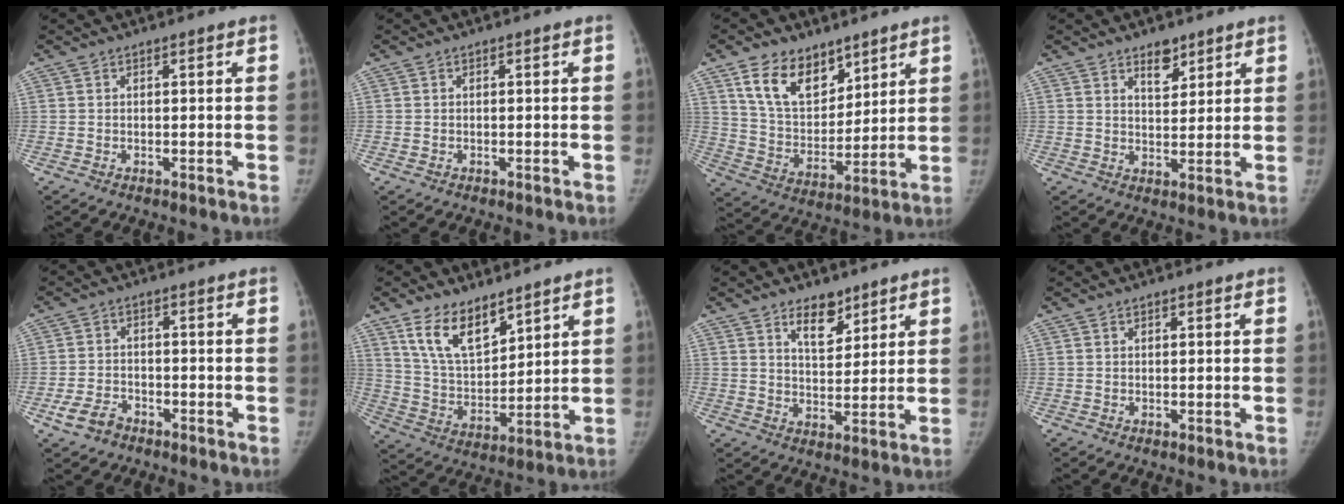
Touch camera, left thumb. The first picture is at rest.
{"total": 0.6, "force": [-0.2, 0.5, 0.2], "torque": [-0.002, 0.001, -0.003]}
{"total": 13.9, "force": [8.6, 8.4, 6.9], "torque": [-0.083, -0.052, 0.165]}
{"total": 4.9, "force": [3.3, 2.5, 2.5], "torque": [-0.015, -0.024, 0.054]}
{"total": 5.0, "force": [-3.0, 3.2, 2.2], "torque": [-0.042, 0.018, -0.052]}
{"total": 12.0, "force": [8.1, 5.7, 6.9], "torque": [-0.099, -0.050, 0.164]}
{"total": 6.9, "force": [4.7, 3.5, 3.7], "torque": [-0.031, -0.034, 0.079]}
{"total": 0.7, "force": [0.4, 0.4, 0.5], "torque": [-0.006, -0.001, 0.005]}